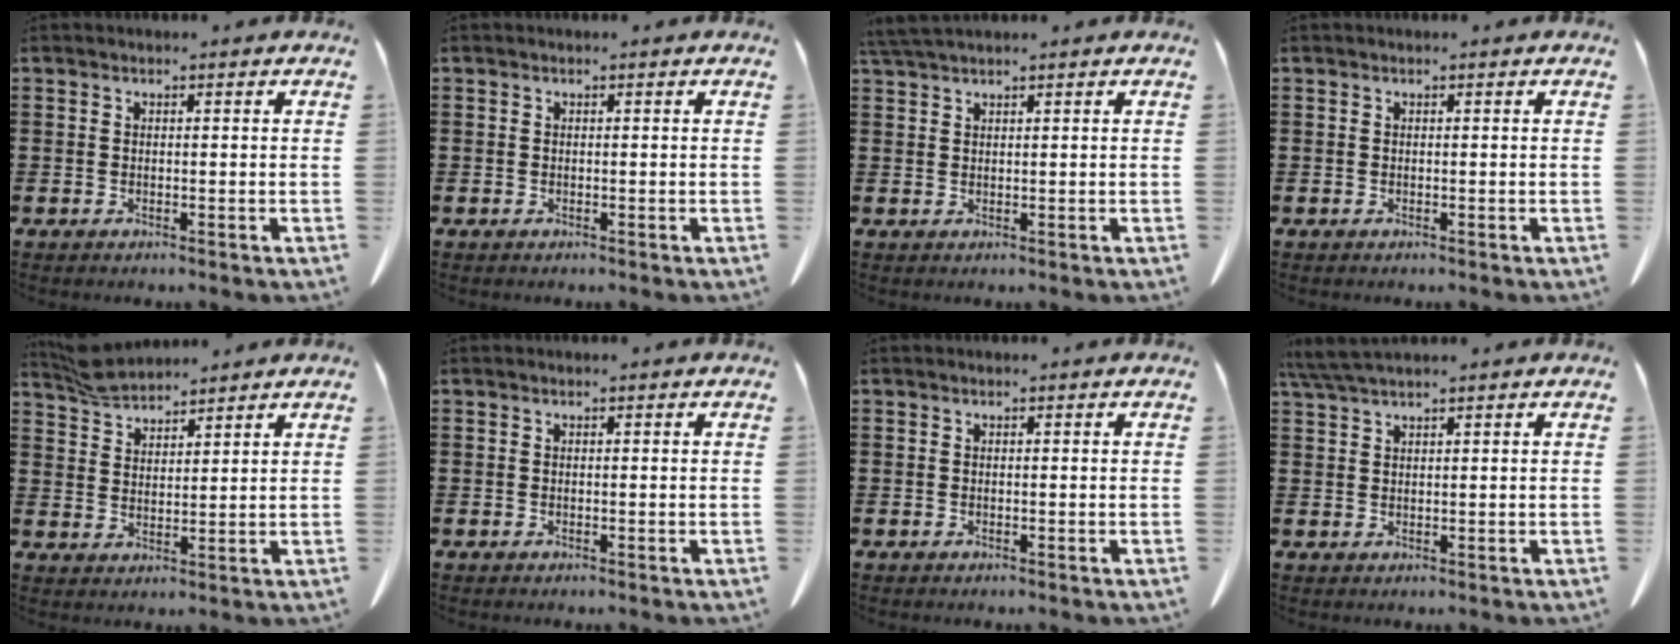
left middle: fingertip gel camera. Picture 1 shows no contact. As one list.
[{"total": 0.0}, {"total": 2.1, "force": [1.8, 0.1, 1.1], "torque": [-0.026, 0.001, 0.035]}, {"total": 0.0}, {"total": 4.8, "force": [4.5, 1.4, 1.0], "torque": [-0.037, -0.009, 0.088]}, {"total": 0.0}, {"total": 0.0}, {"total": 3.4, "force": [2.7, 0.1, 2.0], "torque": [-0.045, 0.000, 0.052]}]